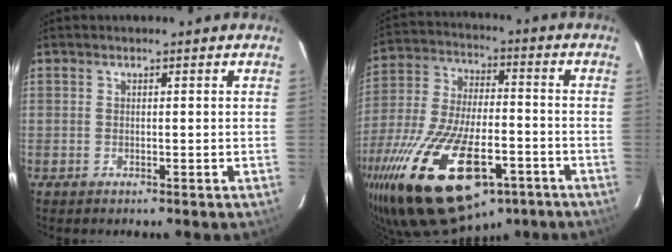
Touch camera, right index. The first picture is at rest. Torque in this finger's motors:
{"motor_torque": [2.14, 0.00, 1.05, 0.21]}